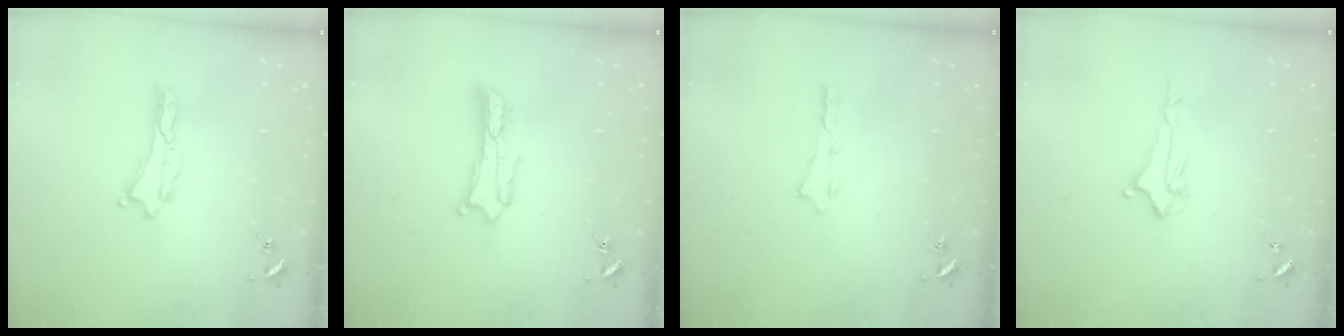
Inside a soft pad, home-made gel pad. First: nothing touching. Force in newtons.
{"total": 1.8, "press": 1.8, "slide": 0.3}
{"total": 0.0}
{"total": 2.1, "press": 2.0, "slide": 0.4}